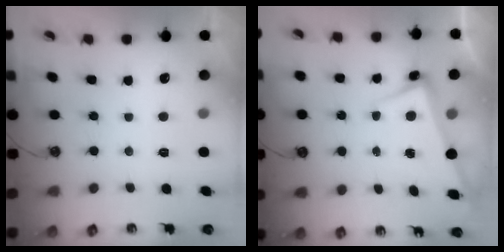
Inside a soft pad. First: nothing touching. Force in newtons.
{"total": 2.3, "press": 2.2, "slide": 0.8}